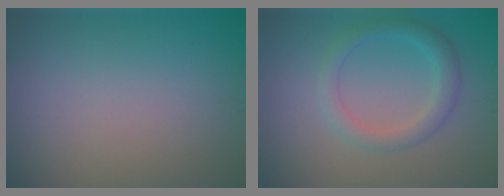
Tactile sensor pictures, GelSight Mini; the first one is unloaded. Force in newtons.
{"total": 2.8, "press": 2.8, "slide": 0.1}